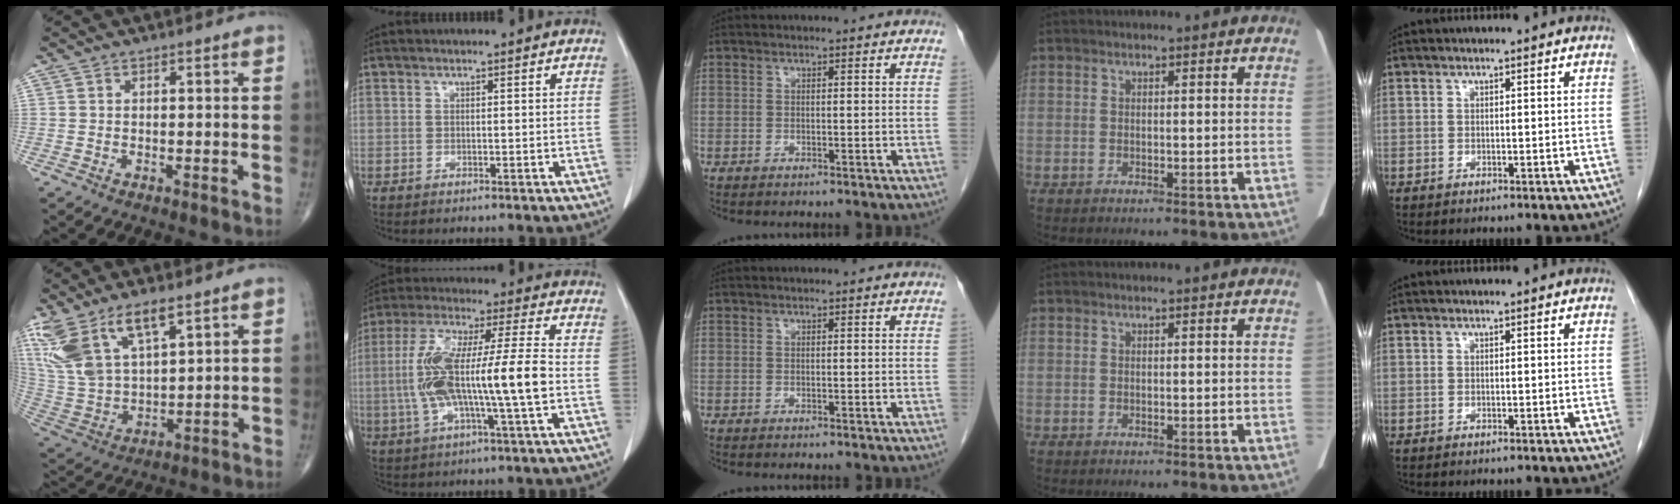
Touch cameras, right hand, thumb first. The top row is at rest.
{"thumb": {"total": 15.9, "force": [9.2, 6.7, 11.1], "torque": [-0.227, -0.027, 0.195]}, "index": {"total": 15.4, "force": [-1.9, 0.9, 15.2], "torque": [-0.302, 0.014, -0.038]}}